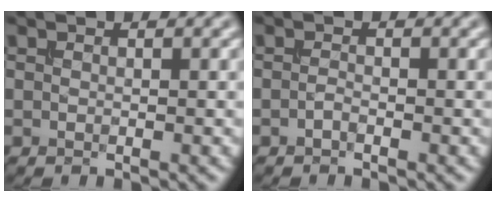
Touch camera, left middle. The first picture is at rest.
{"total": 0.6, "force": [-0.5, 0.1, 0.3], "torque": [-0.011, 0.001, -0.011]}